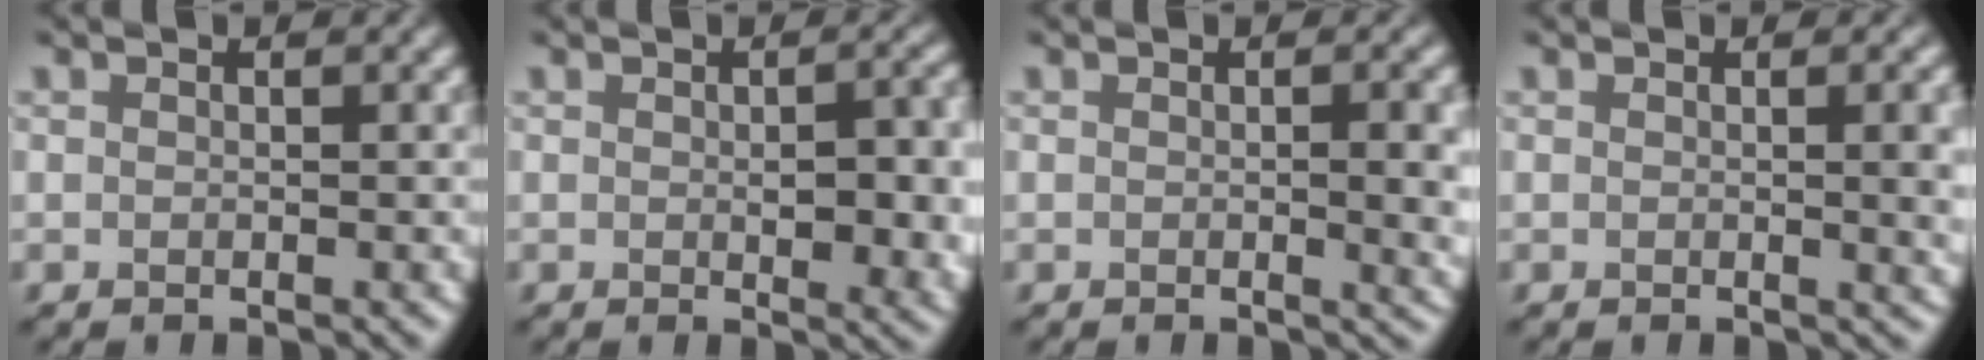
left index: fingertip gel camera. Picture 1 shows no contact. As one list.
[{"total": 5.1, "force": [-0.1, 2.2, 4.6], "torque": [-0.059, -0.008, 0.004]}, {"total": 3.4, "force": [0.0, 0.9, 3.3], "torque": [-0.039, -0.001, 0.000]}, {"total": 3.8, "force": [0.2, 1.3, 3.6], "torque": [-0.033, 0.003, 0.002]}]